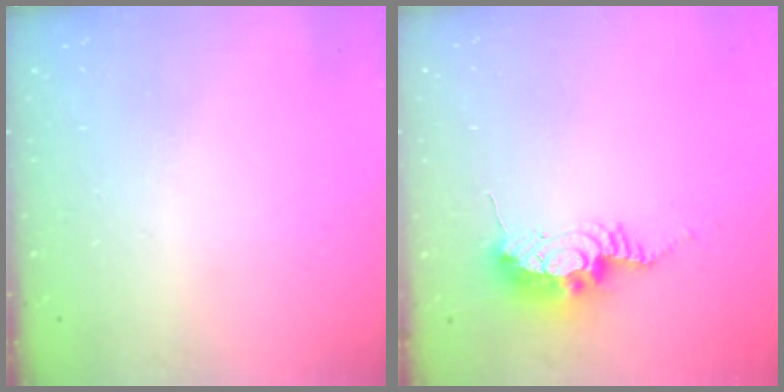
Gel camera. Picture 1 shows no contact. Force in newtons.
{"total": 9.3, "press": 9.2, "slide": 0.8}